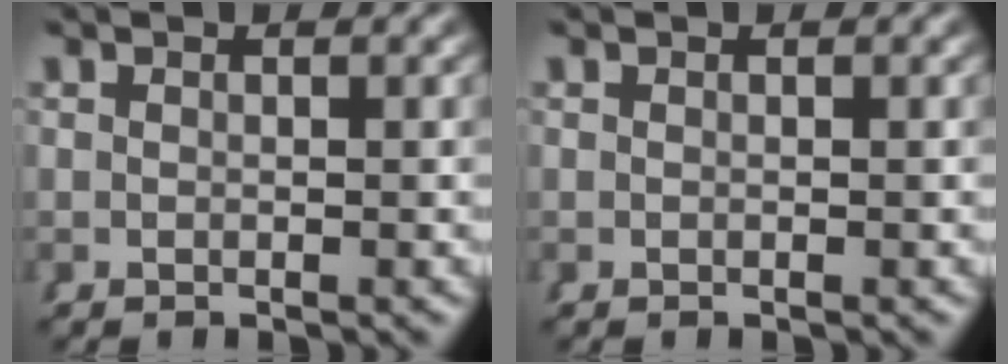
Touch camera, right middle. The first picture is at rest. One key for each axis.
{"total": 0.0}